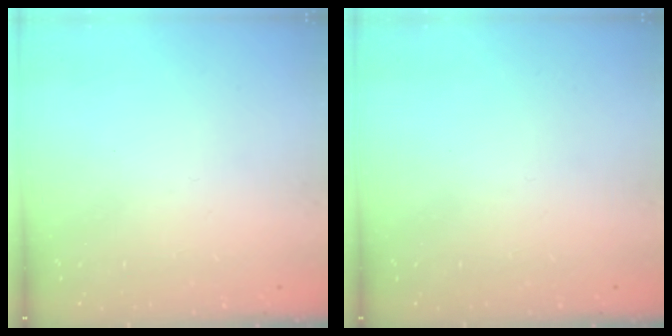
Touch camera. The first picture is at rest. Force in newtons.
{"total": 0.0}